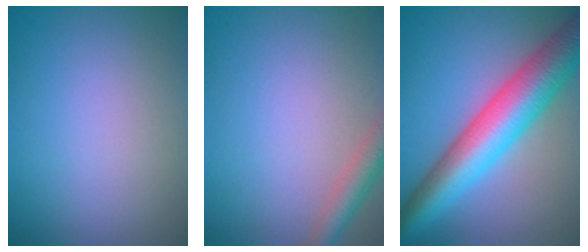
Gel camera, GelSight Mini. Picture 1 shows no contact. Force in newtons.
{"total": 2.9, "press": 2.9, "slide": 0.1}
{"total": 9.7, "press": 9.7, "slide": 0.3}